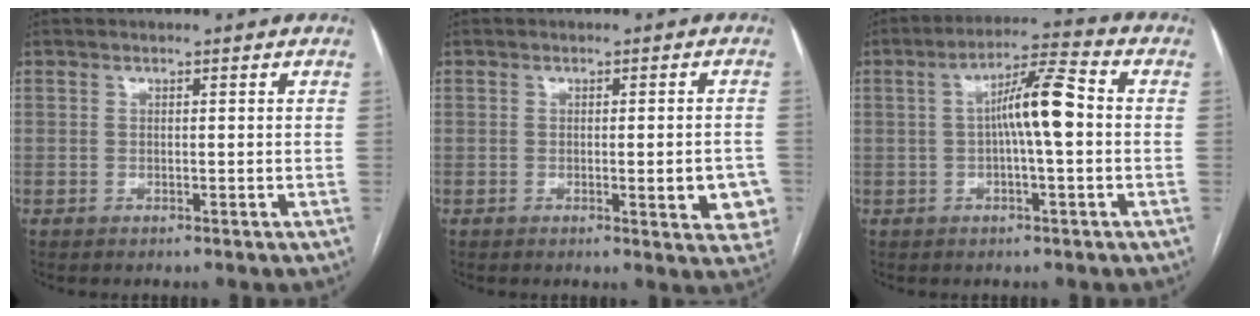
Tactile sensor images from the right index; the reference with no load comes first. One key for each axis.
{"total": 5.9, "fx": -1.6, "fy": 1.5, "fz": 5.5, "tx": -0.054, "ty": -0.001, "tz": -0.015}
{"total": 8.5, "fx": 0.1, "fy": 0.8, "fz": 8.4, "tx": -0.150, "ty": 0.022, "tz": -0.004}